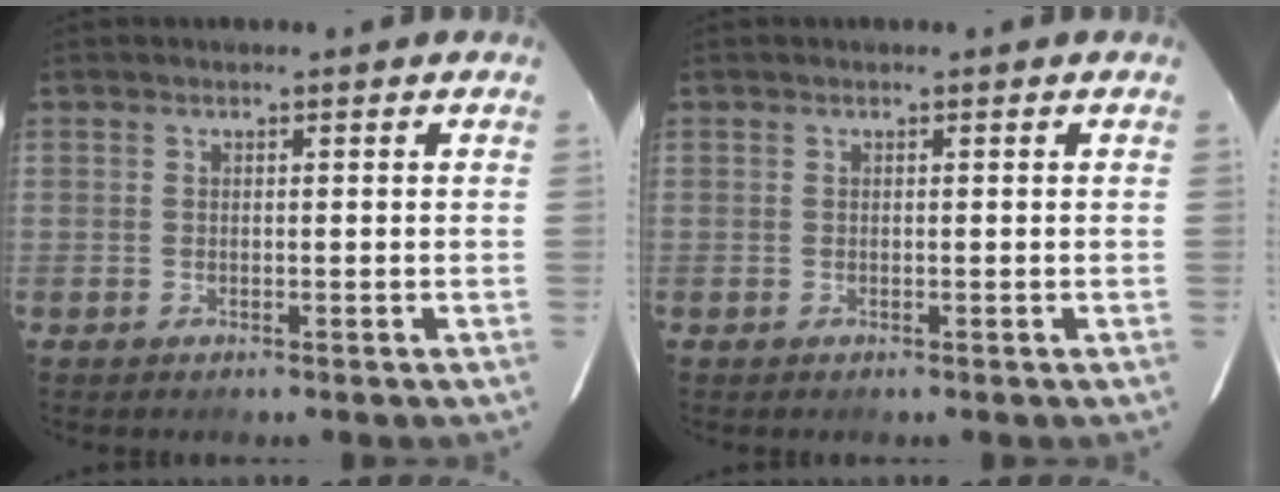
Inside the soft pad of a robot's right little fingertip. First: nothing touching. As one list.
[{"total": 0.0}]